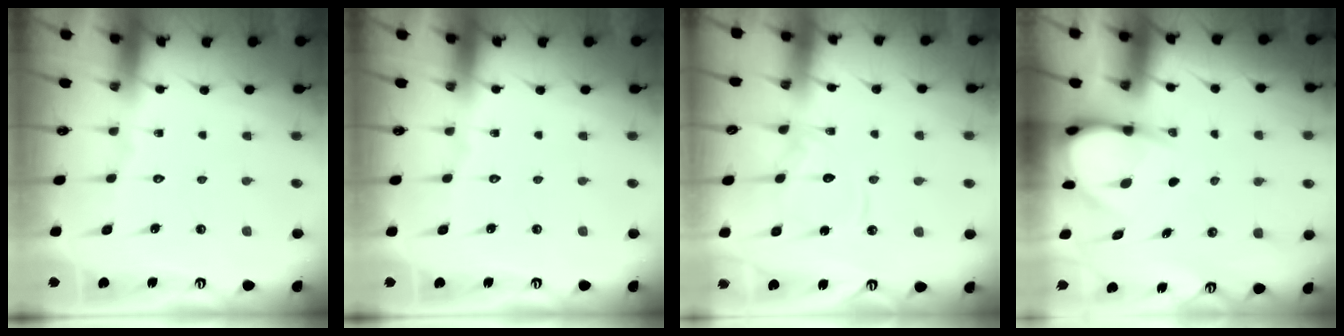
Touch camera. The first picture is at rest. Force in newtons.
{"total": 0.0}
{"total": 12.5, "press": 12.5, "slide": 1.4}
{"total": 6.1, "press": 6.1, "slide": 0.6}